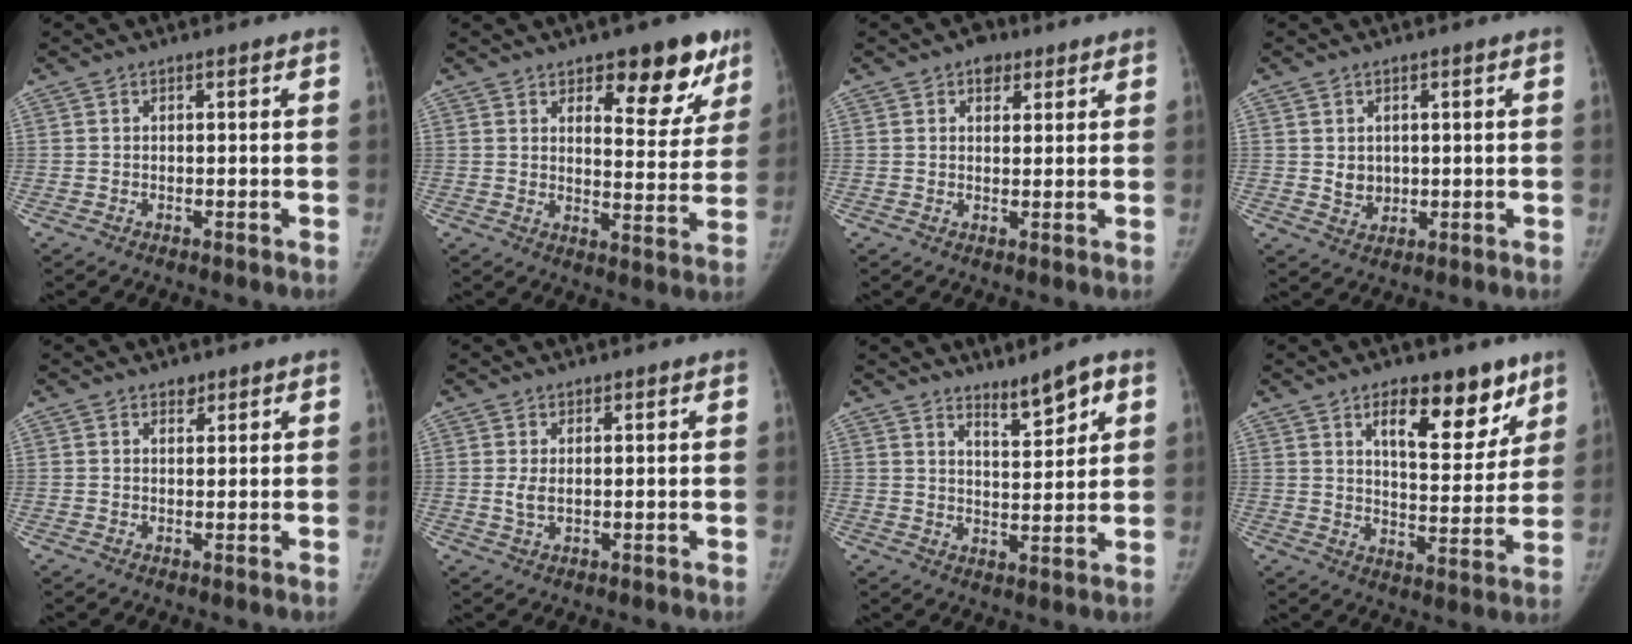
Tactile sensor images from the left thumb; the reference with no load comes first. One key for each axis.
{"total": 13.2, "fx": 7.9, "fy": 6.0, "fz": 8.7, "tx": -0.049, "ty": -0.045, "tz": 0.107}
{"total": 3.8, "fx": 2.2, "fy": 2.7, "fz": 1.6, "tx": 0.000, "ty": -0.007, "tz": 0.029}
{"total": 3.5, "fx": 0.6, "fy": 3.0, "fz": 1.7, "tx": -0.015, "ty": -0.008, "tz": 0.020}
{"total": 1.6, "fx": 1.2, "fy": 0.9, "fz": 0.4, "tx": 0.005, "ty": -0.008, "tz": 0.016}
{"total": 2.3, "fx": 0.4, "fy": 1.4, "fz": 1.8, "tx": -0.035, "ty": -0.007, "tz": 0.012}
{"total": 6.4, "fx": 4.4, "fy": 1.6, "fz": 4.3, "tx": -0.054, "ty": -0.036, "tz": 0.072}
{"total": 14.5, "fx": 8.7, "fy": 6.7, "fz": 9.5, "tx": -0.083, "ty": -0.052, "tz": 0.133}